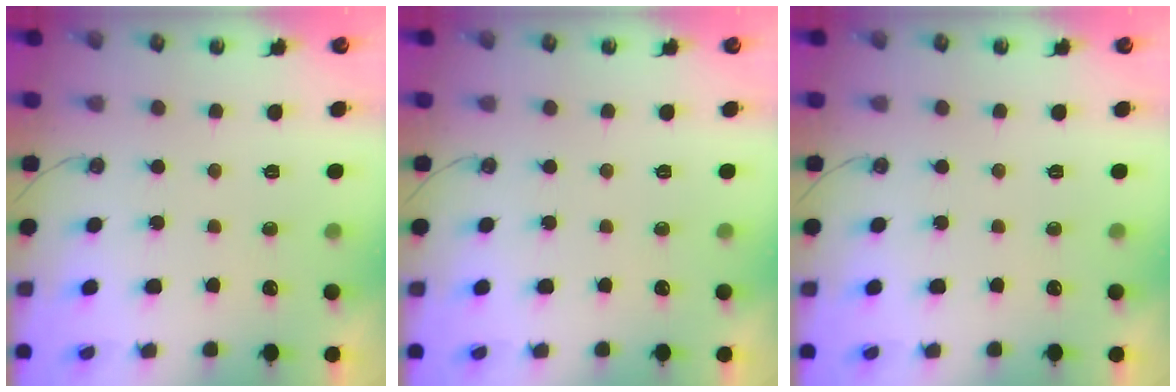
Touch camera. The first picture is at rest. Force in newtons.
{"total": 0.0}
{"total": 0.0}